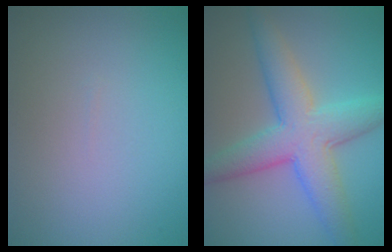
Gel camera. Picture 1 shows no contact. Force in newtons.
{"total": 7.0, "press": 7.0, "slide": 0.1}